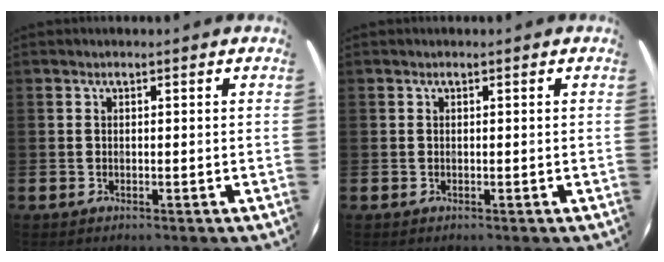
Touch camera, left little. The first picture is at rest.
{"total": 0.0}